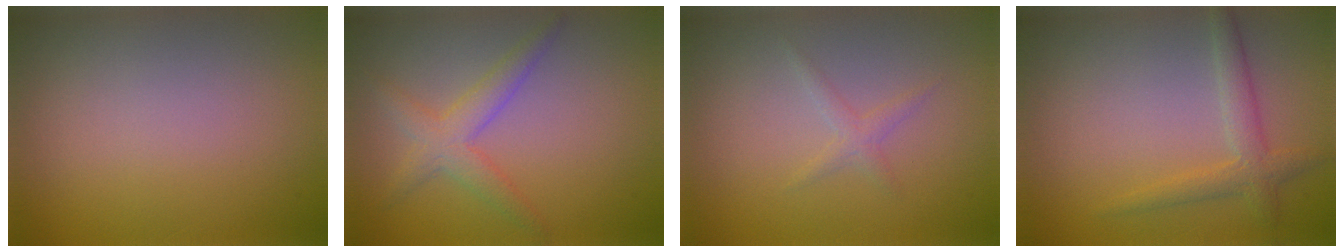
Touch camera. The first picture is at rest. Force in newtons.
{"total": 2.9, "press": 2.9, "slide": 0.1}
{"total": 1.1, "press": 1.1, "slide": 0.0}
{"total": 2.3, "press": 2.3, "slide": 0.0}